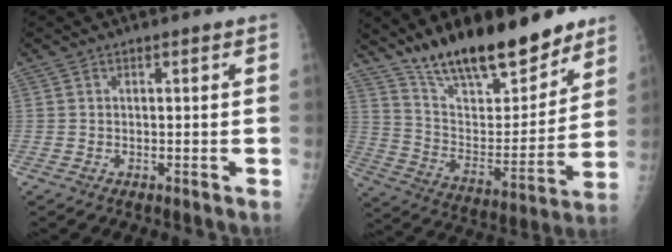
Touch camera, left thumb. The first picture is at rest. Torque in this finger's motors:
{"motor_torque": [0.07, 0.32, 1.43, -1.33, 0.20]}